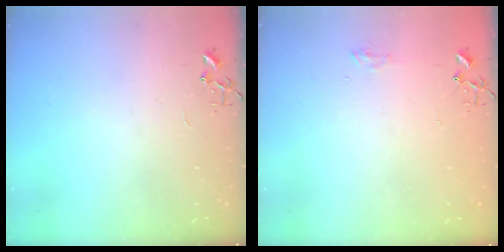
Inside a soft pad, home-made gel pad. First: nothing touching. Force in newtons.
{"total": 5.9, "press": 5.9, "slide": 0.7}